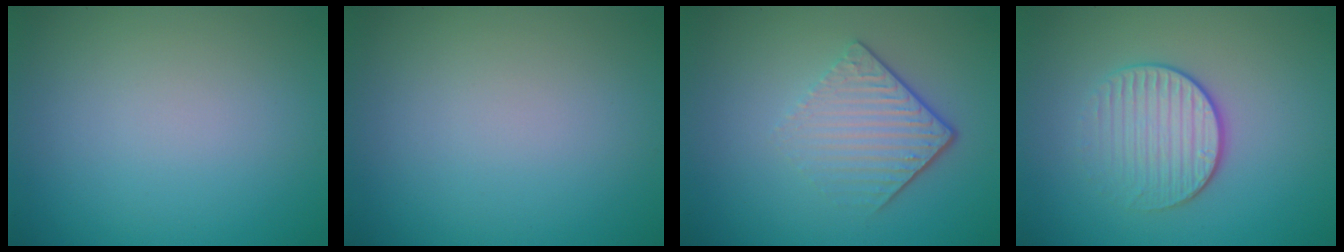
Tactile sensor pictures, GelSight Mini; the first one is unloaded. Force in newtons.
{"total": 0.0}
{"total": 4.3, "press": 2.9, "slide": 3.2}
{"total": 3.4, "press": 2.7, "slide": 2.0}